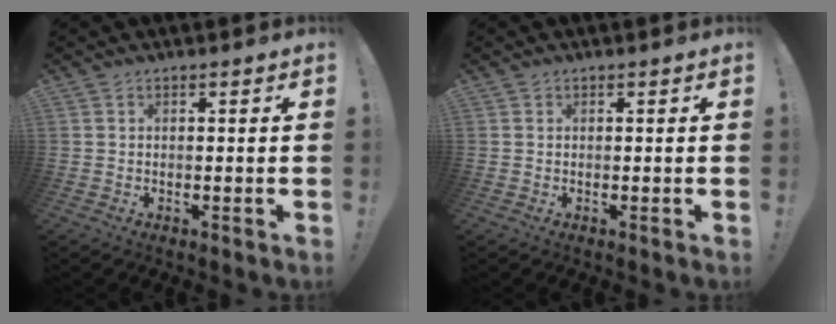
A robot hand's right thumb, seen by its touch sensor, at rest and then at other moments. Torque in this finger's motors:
{"motor_torque": [-0.16, 0.02, 0.29, -0.15, -0.03]}